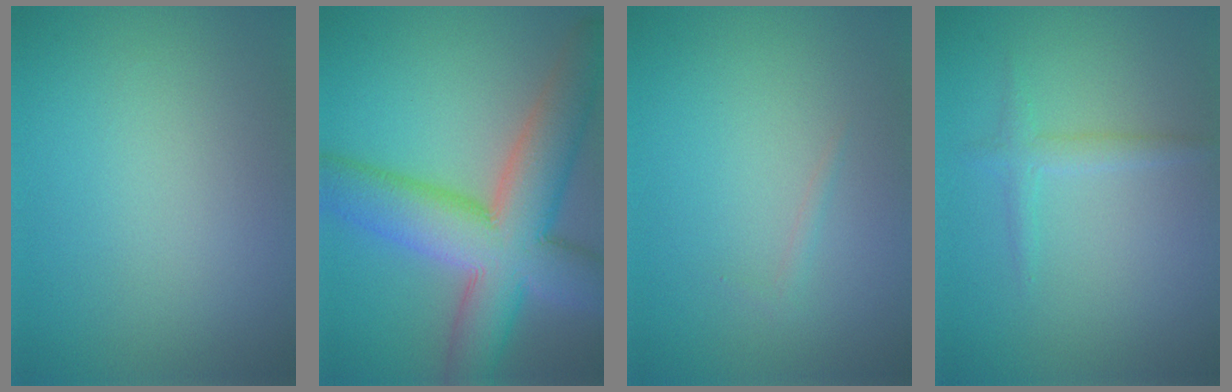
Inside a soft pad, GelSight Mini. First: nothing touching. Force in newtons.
{"total": 11.8, "press": 11.8, "slide": 0.7}
{"total": 0.6, "press": 0.5, "slide": 0.1}
{"total": 1.5, "press": 1.5, "slide": 0.0}